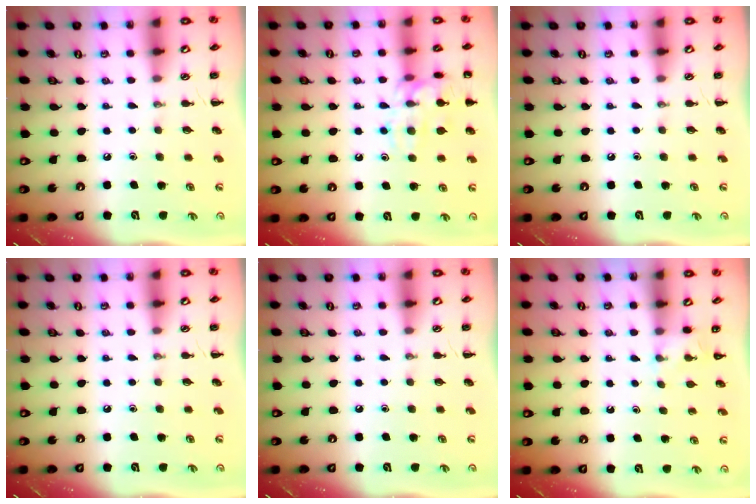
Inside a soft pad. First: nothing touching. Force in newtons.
{"total": 14.7, "press": 14.7, "slide": 1.1}
{"total": 0.0}
{"total": 0.0}
{"total": 0.0}
{"total": 3.0, "press": 2.8, "slide": 1.1}